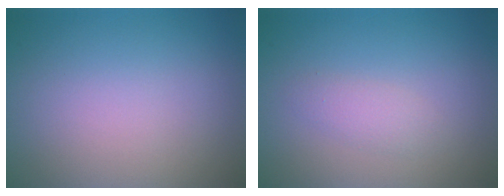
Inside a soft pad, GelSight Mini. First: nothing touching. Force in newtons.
{"total": 1.4, "press": 1.4, "slide": 0.1}